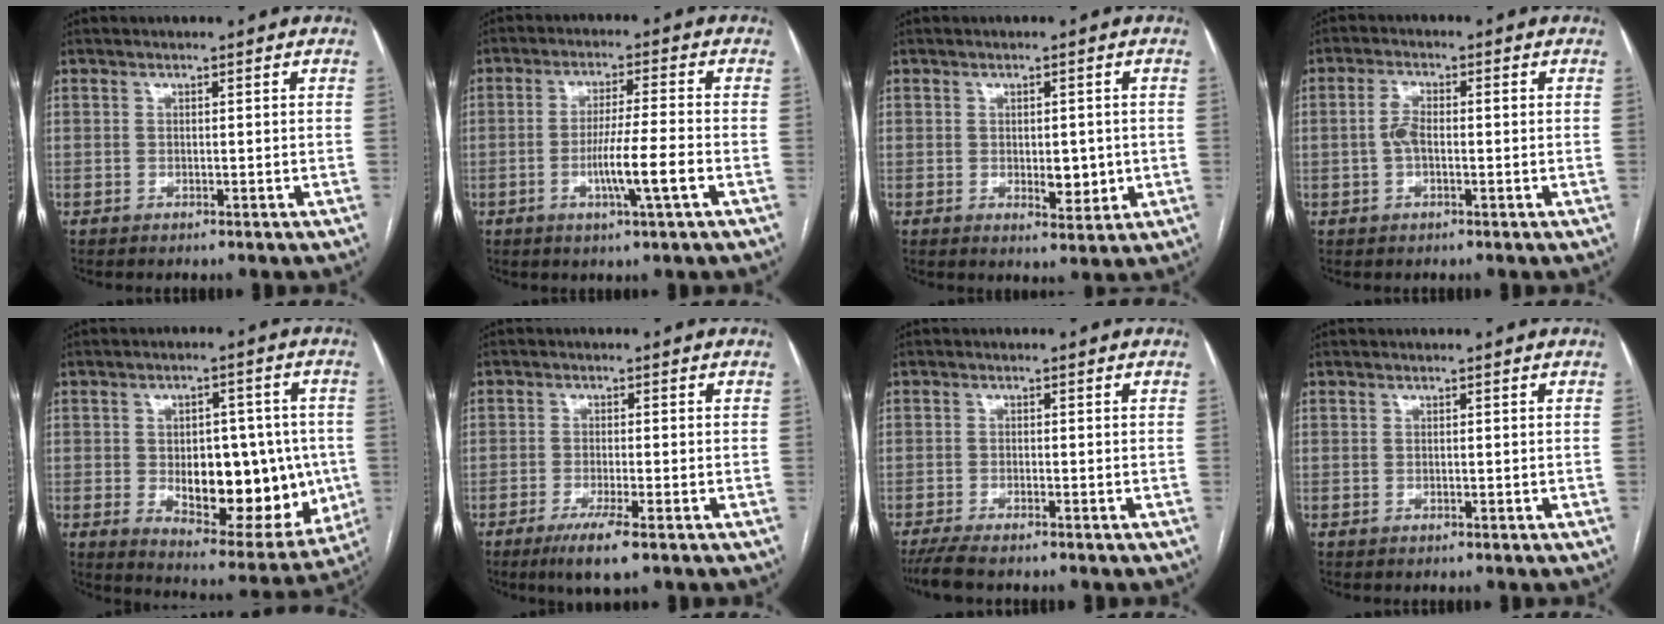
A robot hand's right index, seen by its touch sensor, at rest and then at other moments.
{"total": 7.4, "force": [-2.5, -0.6, 7.0], "torque": [-0.125, -0.008, -0.046]}
{"total": 4.1, "force": [-0.4, 2.0, 3.6], "torque": [-0.048, -0.006, 0.002]}
{"total": 3.5, "force": [-0.2, 1.5, 3.2], "torque": [-0.072, 0.014, -0.005]}
{"total": 17.2, "force": [-1.3, 8.6, 14.8], "torque": [-0.203, -0.001, 0.007]}
{"total": 6.3, "force": [-3.8, 0.3, 5.0], "torque": [-0.094, -0.017, -0.065]}
{"total": 4.8, "force": [-3.9, 0.5, 2.7], "torque": [-0.048, -0.011, -0.065]}
{"total": 0.0}